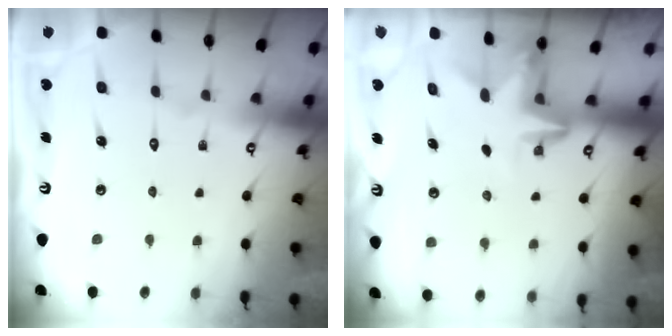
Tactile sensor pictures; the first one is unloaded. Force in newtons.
{"total": 3.4, "press": 3.3, "slide": 0.3}